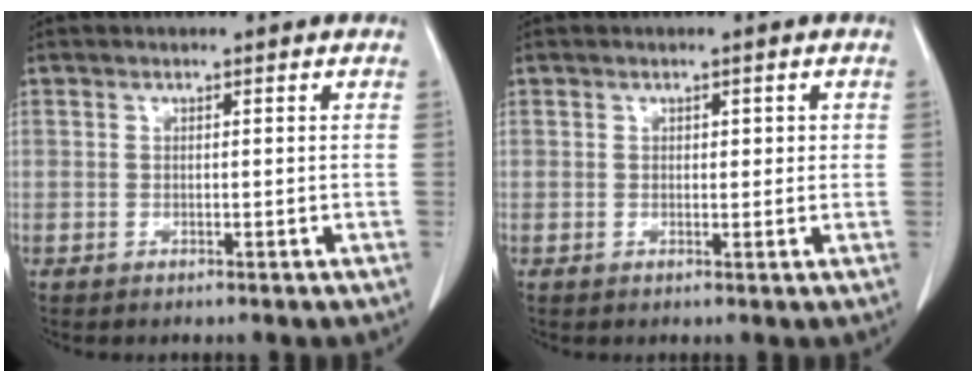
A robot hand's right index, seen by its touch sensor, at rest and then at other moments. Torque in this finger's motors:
{"motor_torque": [-0.02, -0.04, -0.09, -0.01]}